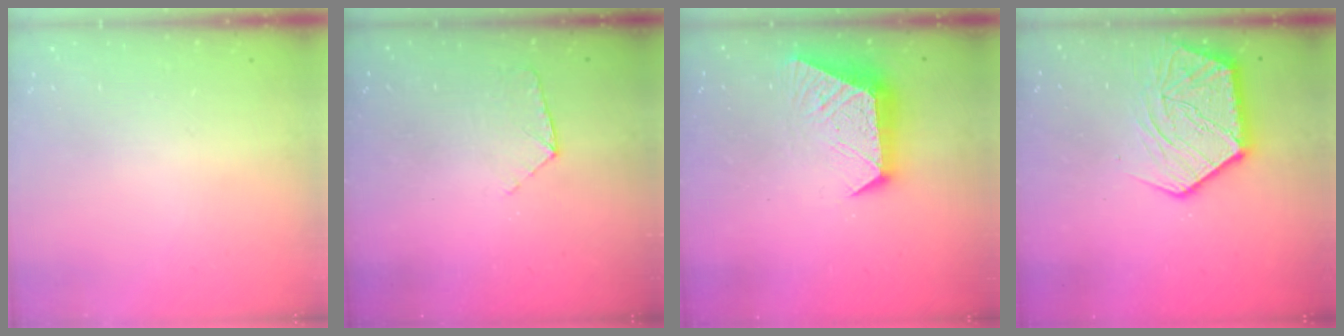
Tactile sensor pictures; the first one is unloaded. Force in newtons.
{"total": 7.3, "press": 7.2, "slide": 0.7}
{"total": 12.0, "press": 11.9, "slide": 1.0}
{"total": 14.6, "press": 14.5, "slide": 1.5}